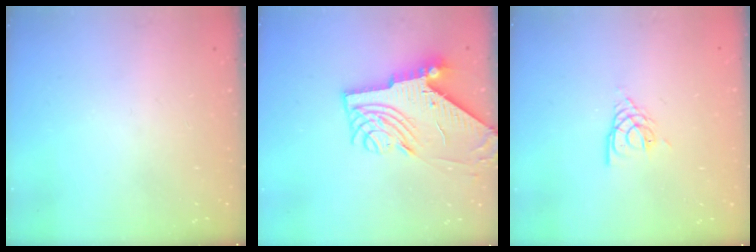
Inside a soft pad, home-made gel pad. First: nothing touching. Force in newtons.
{"total": 11.4, "press": 11.3, "slide": 1.2}
{"total": 5.2, "press": 5.2, "slide": 0.3}